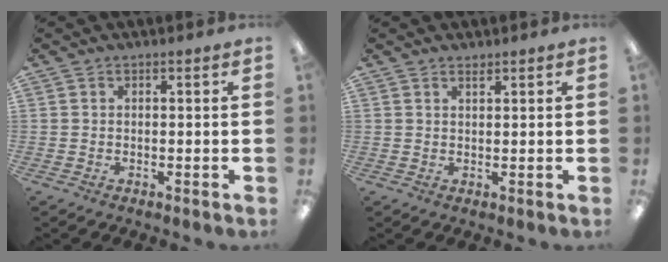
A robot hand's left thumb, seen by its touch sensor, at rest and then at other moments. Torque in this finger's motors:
{"motor_torque": [0.06, 0.07, -0.22, -0.25, 0.01]}